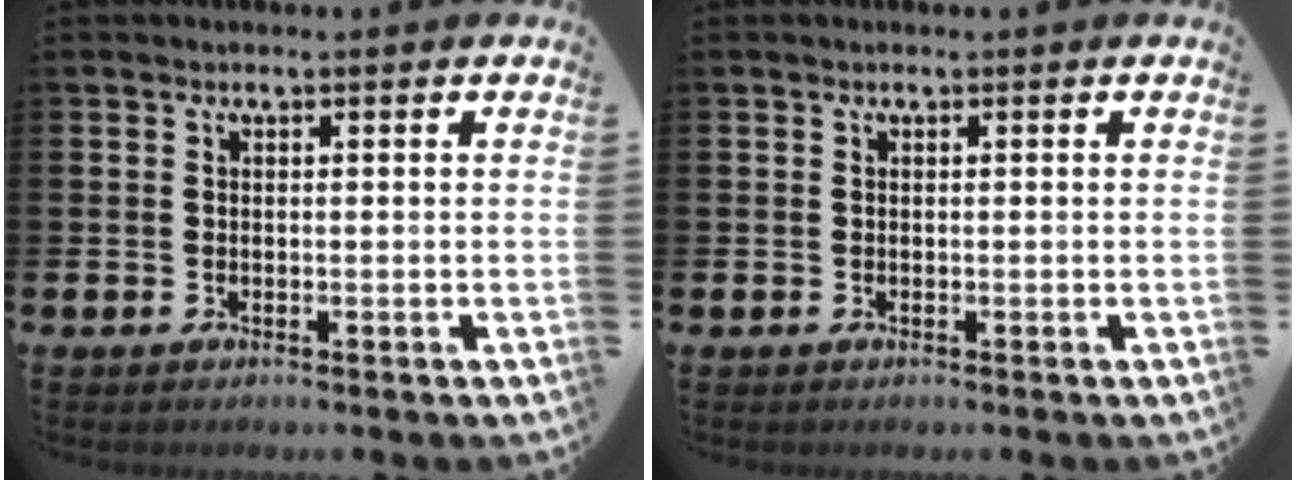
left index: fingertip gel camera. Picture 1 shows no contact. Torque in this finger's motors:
{"motor_torque": [-0.08, -0.01, 0.00, -0.01]}